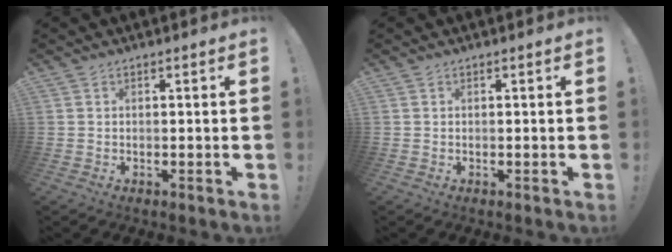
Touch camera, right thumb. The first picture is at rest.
{"total": 0.0}